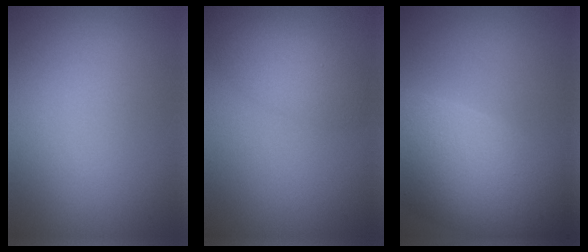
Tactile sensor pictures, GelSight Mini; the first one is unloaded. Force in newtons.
{"total": 2.8, "press": 2.8, "slide": 0.2}
{"total": 9.3, "press": 9.2, "slide": 0.8}